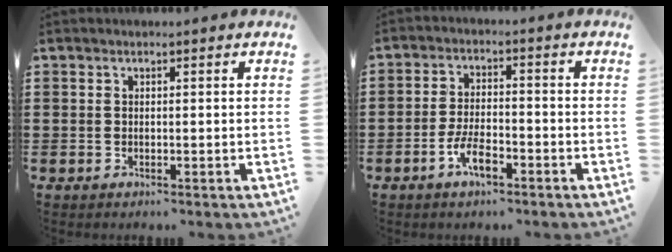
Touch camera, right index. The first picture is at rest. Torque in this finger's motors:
{"motor_torque": [1.80, 0.34, 0.58, 0.16]}